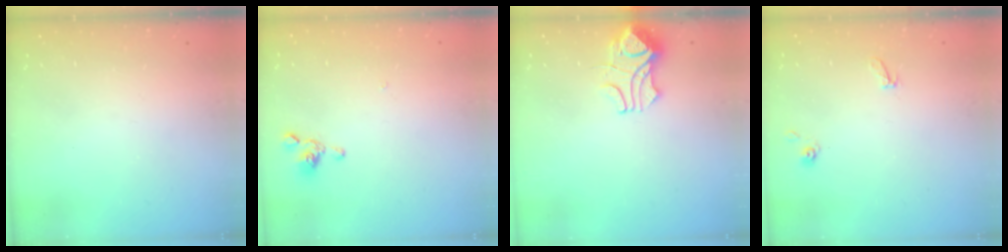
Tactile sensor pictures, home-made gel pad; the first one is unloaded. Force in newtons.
{"total": 2.3, "press": 2.3, "slide": 0.5}
{"total": 3.5, "press": 3.4, "slide": 1.0}
{"total": 4.2, "press": 4.1, "slide": 0.5}